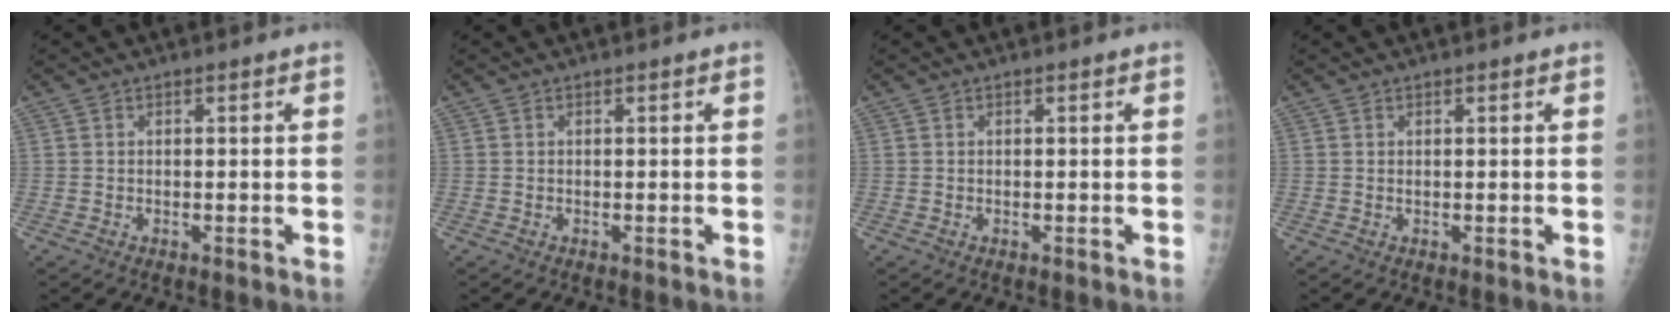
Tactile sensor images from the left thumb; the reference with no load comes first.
{"total": 0.0}
{"total": 0.0}
{"total": 0.5, "force": [0.4, 0.2, 0.3], "torque": [-0.005, -0.001, 0.005]}